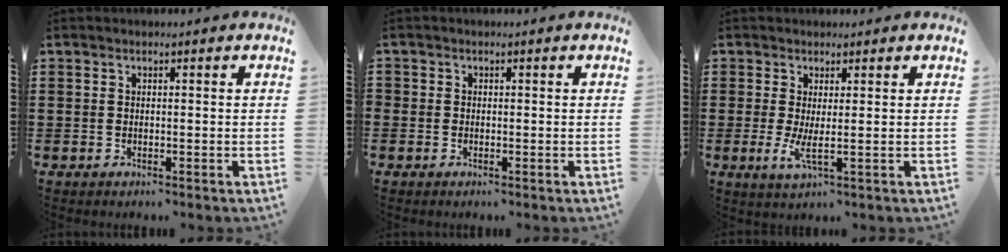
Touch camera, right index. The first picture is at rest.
{"total": 0.6, "force": [-0.3, 0.6, 0.1], "torque": [-0.002, 0.002, -0.007]}
{"total": 3.0, "force": [0.4, 0.2, 2.9], "torque": [-0.065, -0.014, 0.008]}